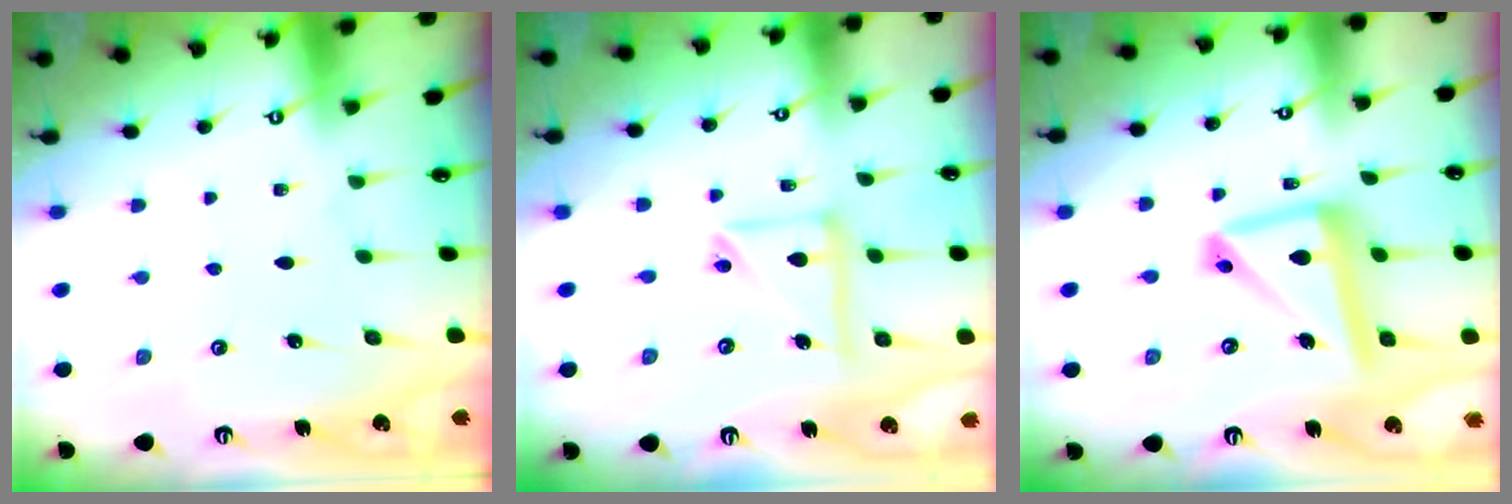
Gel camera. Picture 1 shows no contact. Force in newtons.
{"total": 10.6, "press": 10.5, "slide": 0.9}
{"total": 14.9, "press": 14.8, "slide": 1.4}